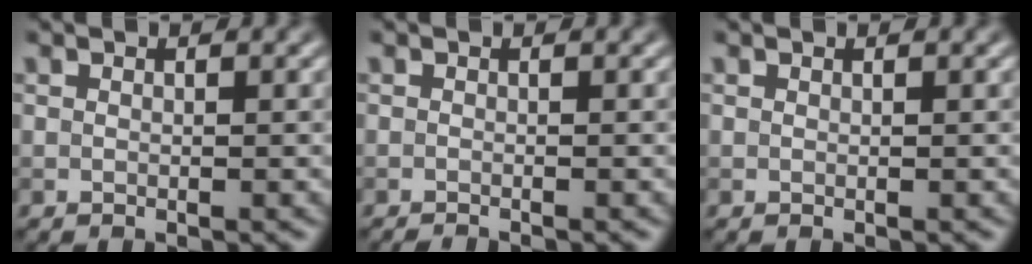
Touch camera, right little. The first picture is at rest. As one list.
[{"total": 1.2, "force": [-1.1, 0.1, 0.5], "torque": [0.000, -0.003, -0.022]}, {"total": 0.0}]